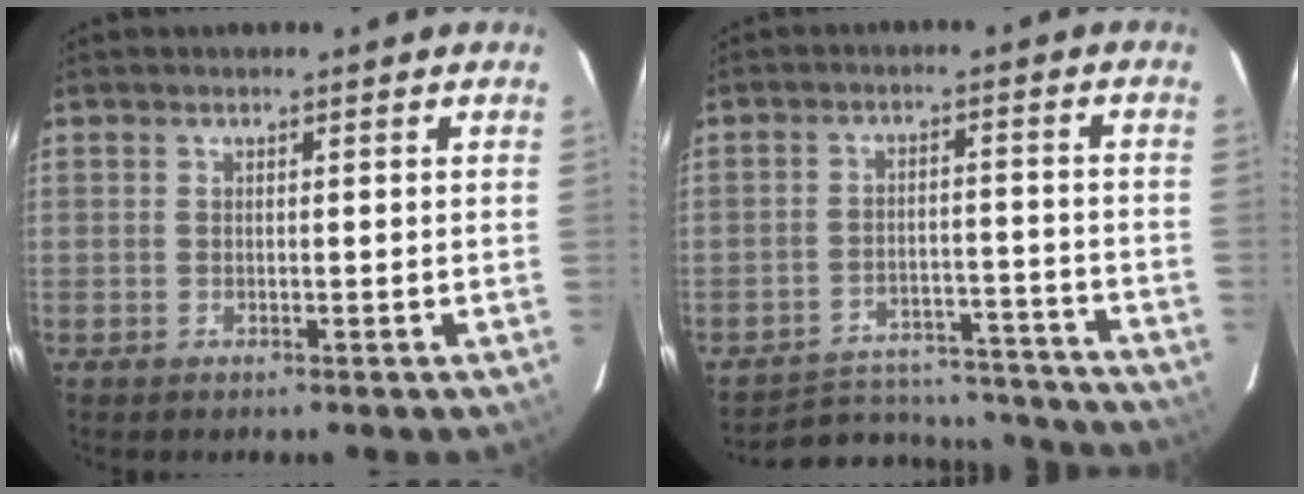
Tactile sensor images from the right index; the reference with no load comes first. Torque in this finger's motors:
{"motor_torque": [-0.13, -1.17, -0.01, -0.01]}